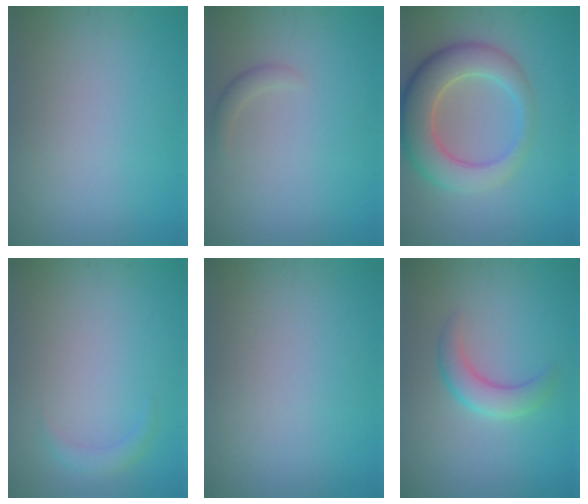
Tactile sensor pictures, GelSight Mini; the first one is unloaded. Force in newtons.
{"total": 1.1, "press": 1.1, "slide": 0.0}
{"total": 7.4, "press": 7.3, "slide": 0.5}
{"total": 1.3, "press": 1.3, "slide": 0.1}
{"total": 0.0}
{"total": 2.9, "press": 2.9, "slide": 0.2}